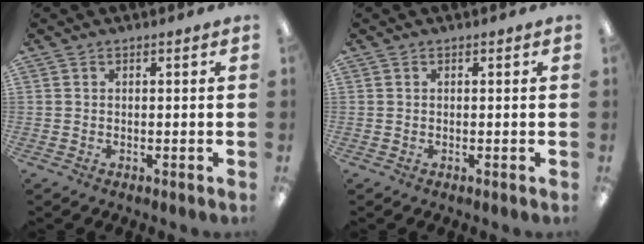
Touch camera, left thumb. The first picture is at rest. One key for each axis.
{"total": 0.0}